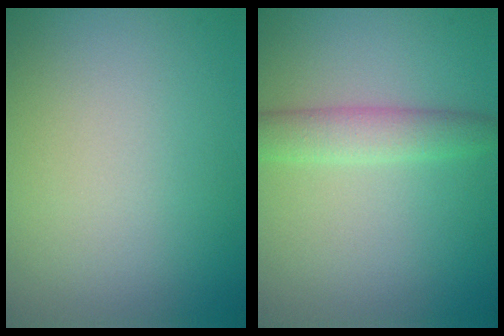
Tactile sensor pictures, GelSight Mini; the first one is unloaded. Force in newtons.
{"total": 2.8, "press": 2.8, "slide": 0.1}